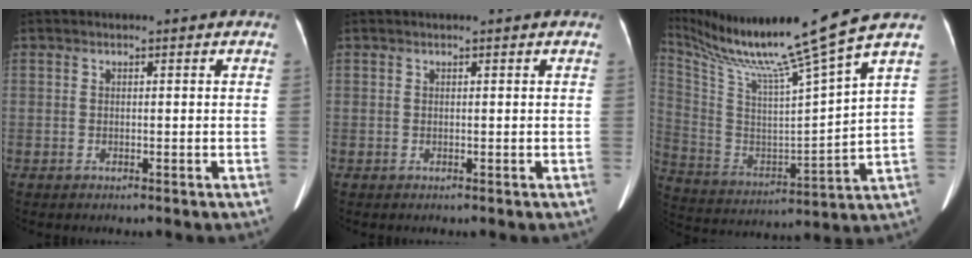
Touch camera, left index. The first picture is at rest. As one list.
[{"total": 0.7, "force": [0.7, 0.0, 0.3], "torque": [-0.004, 0.015, 0.012]}, {"total": 19.6, "force": [15.6, -2.8, 11.5], "torque": [-0.220, -0.042, 0.271]}]